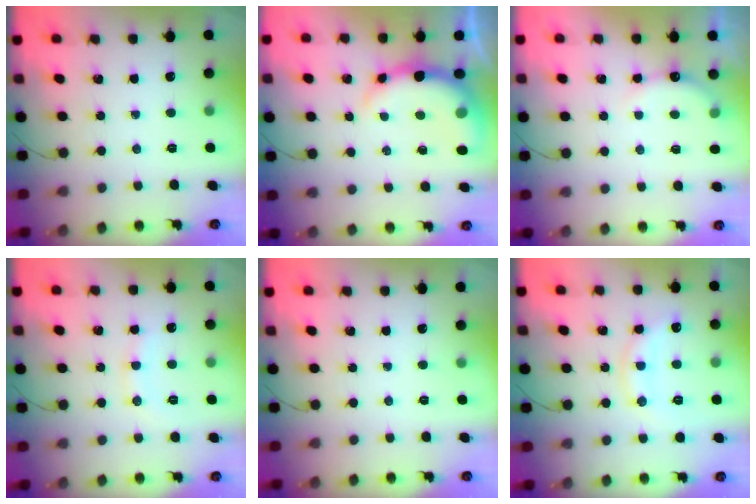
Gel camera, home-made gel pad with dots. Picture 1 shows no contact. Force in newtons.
{"total": 8.7, "press": 8.5, "slide": 1.8}
{"total": 4.9, "press": 4.8, "slide": 0.9}
{"total": 6.8, "press": 6.7, "slide": 1.2}
{"total": 0.0}
{"total": 11.3, "press": 11.3, "slide": 0.3}